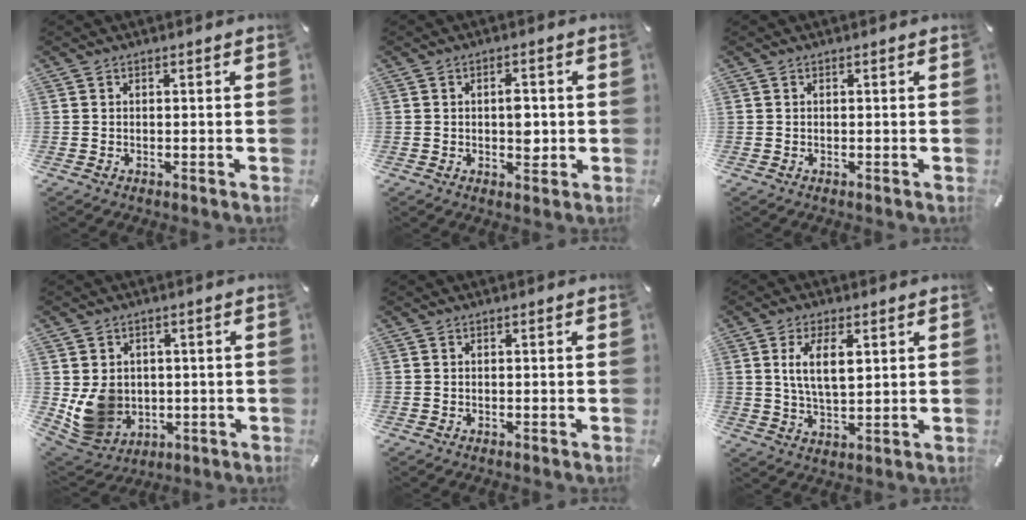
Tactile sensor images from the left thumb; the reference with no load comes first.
{"total": 4.7, "force": [0.1, 2.9, 3.8], "torque": [-0.039, -0.005, -0.006]}
{"total": 0.0}
{"total": 9.4, "force": [0.8, 8.9, 2.9], "torque": [-0.068, -0.010, 0.022]}
{"total": 0.0}
{"total": 10.8, "force": [3.5, 5.2, 8.8], "torque": [-0.181, -0.005, 0.055]}